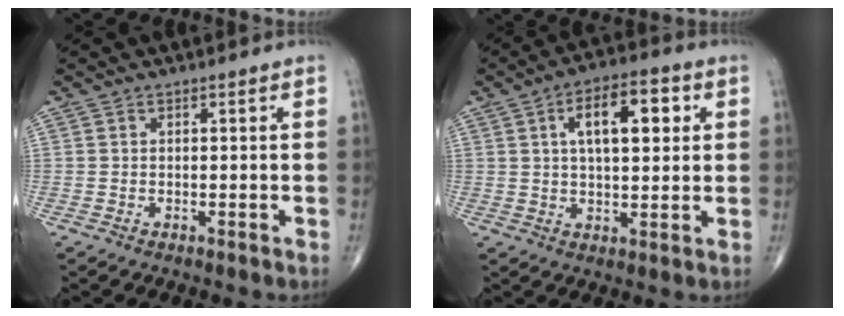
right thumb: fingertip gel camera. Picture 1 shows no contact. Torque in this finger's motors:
{"motor_torque": [0.22, 2.34, 1.22, 0.44, 0.07]}